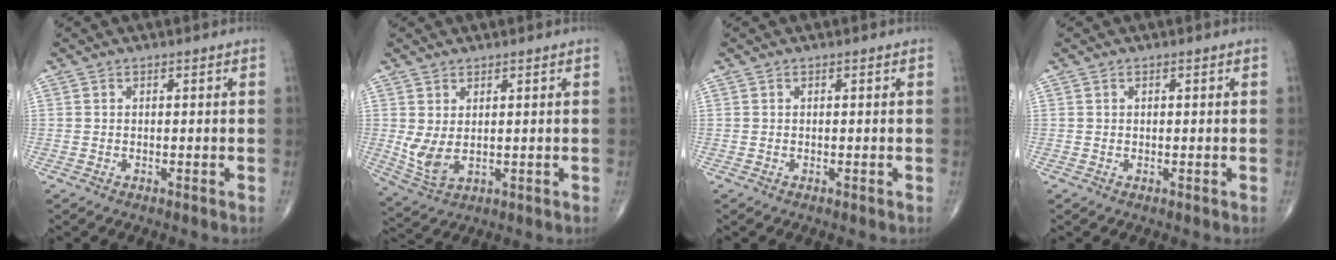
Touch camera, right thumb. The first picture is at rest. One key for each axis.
{"total": 5.6, "fx": 0.8, "fy": 2.9, "fz": 4.7, "tx": -0.099, "ty": -0.008, "tz": 0.030}
{"total": 0.0}
{"total": 0.0}